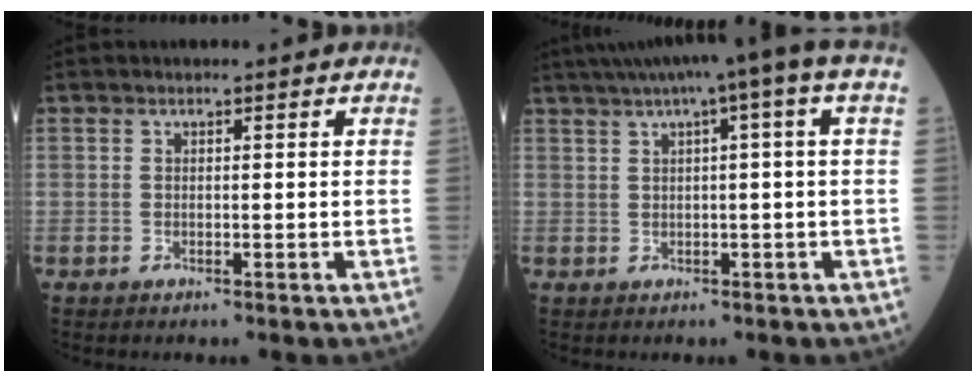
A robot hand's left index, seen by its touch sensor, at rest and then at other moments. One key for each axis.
{"total": 8.4, "fx": 4.3, "fy": -0.6, "fz": 7.2, "tx": -0.111, "ty": 0.033, "tz": 0.061}